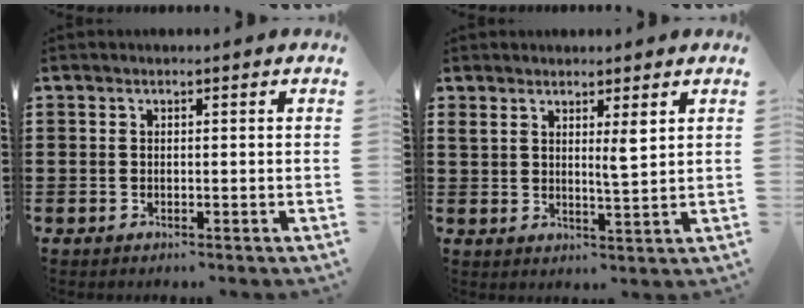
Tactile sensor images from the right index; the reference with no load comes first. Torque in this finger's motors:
{"motor_torque": [0.97, 0.35, 0.11, 0.07]}